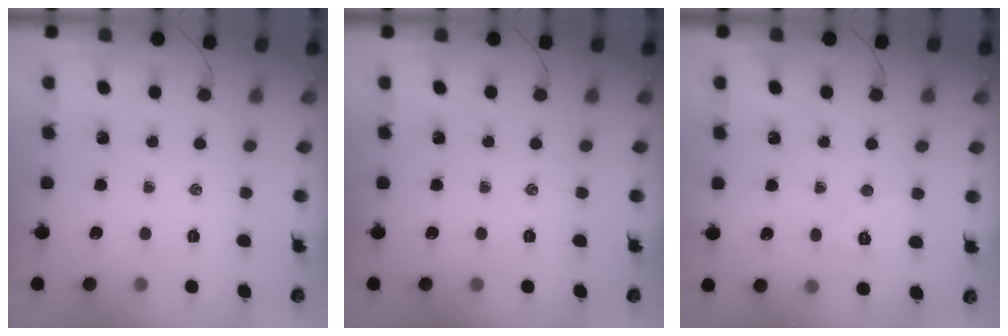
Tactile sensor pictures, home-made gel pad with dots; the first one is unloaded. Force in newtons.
{"total": 0.0}
{"total": 5.0, "press": 4.9, "slide": 1.1}